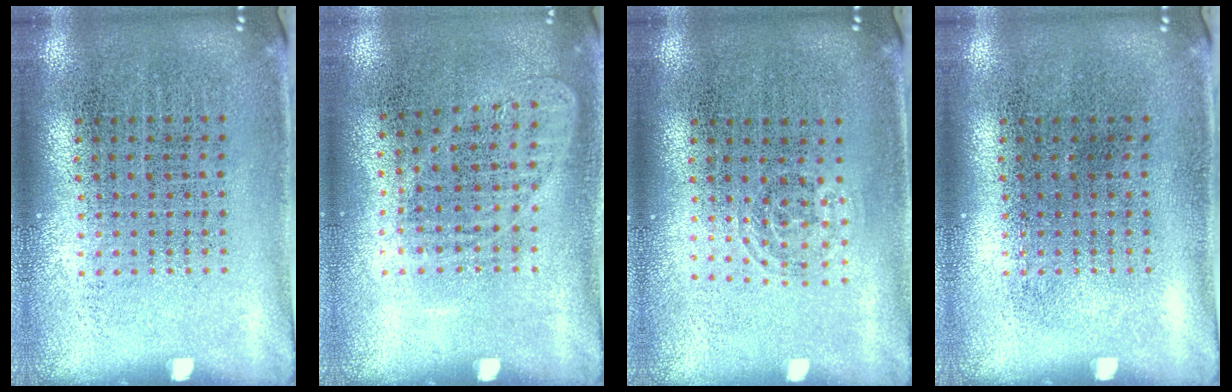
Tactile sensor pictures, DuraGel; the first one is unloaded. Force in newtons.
{"total": 1.0, "press": 0.9, "slide": 0.3}
{"total": 0.7, "press": 0.5, "slide": 0.5}
{"total": 0.0}